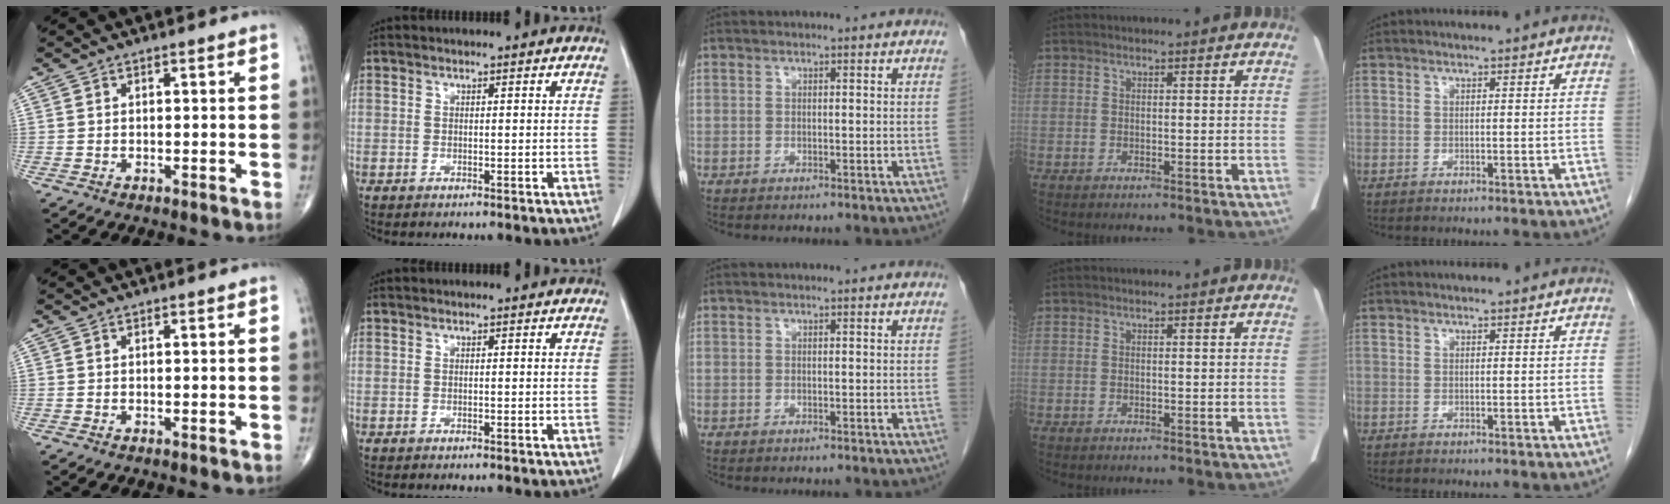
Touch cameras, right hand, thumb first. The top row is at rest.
{}